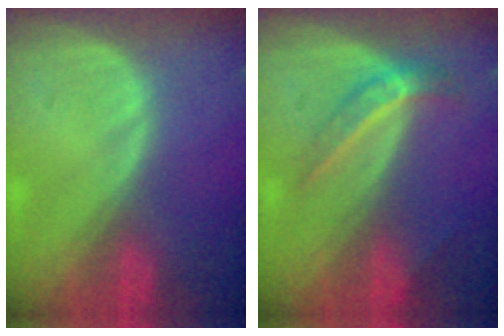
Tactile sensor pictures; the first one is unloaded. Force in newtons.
{"total": 4.5, "press": 4.0, "slide": 2.2}